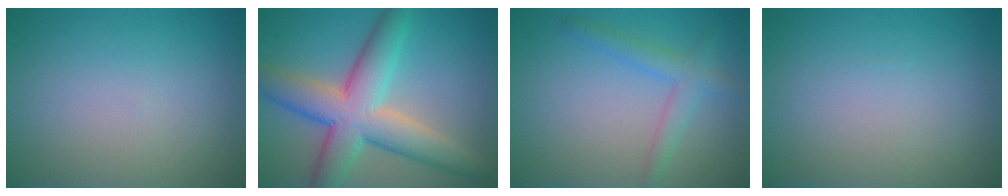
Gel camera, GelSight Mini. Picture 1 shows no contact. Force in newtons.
{"total": 8.8, "press": 8.8, "slide": 0.2}
{"total": 2.5, "press": 2.5, "slide": 0.1}
{"total": 0.0}